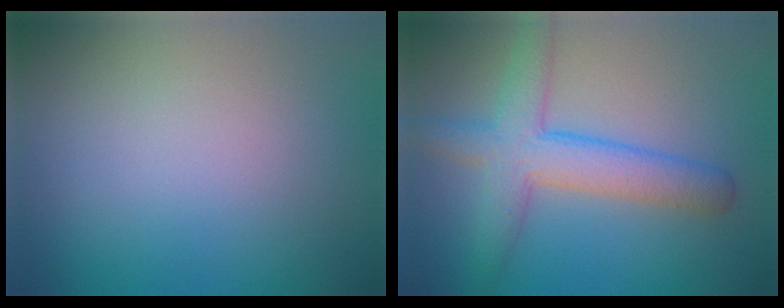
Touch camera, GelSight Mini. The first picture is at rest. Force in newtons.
{"total": 5.4, "press": 5.4, "slide": 0.1}